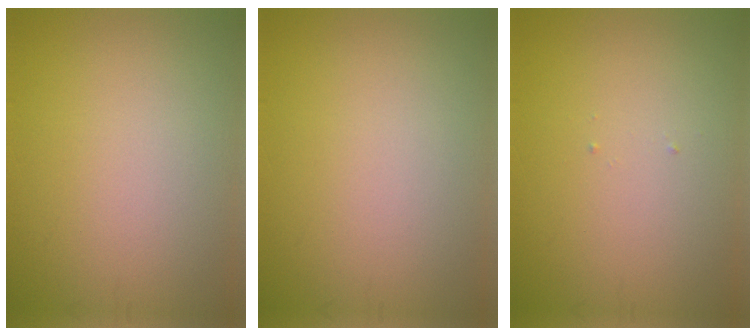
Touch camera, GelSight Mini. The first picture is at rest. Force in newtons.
{"total": 0.0}
{"total": 0.0}